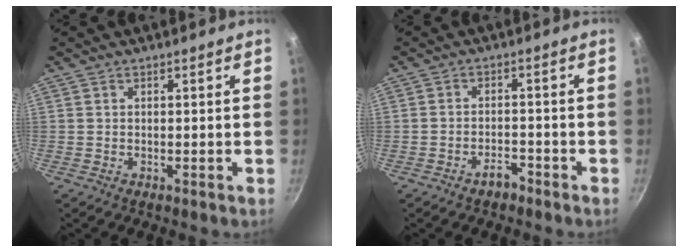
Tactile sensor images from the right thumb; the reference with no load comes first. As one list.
[{"total": 3.0, "force": [-2.3, 1.4, 1.3], "torque": [-0.012, 0.026, -0.032]}]